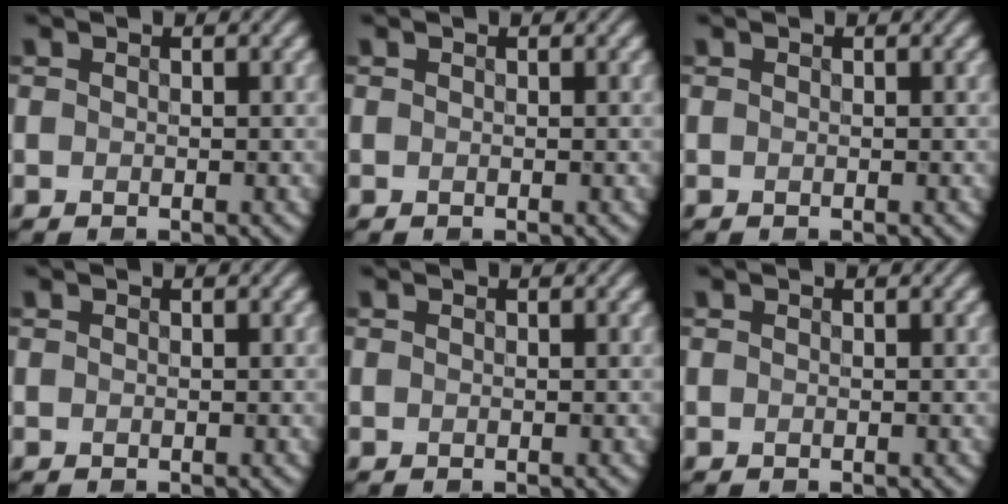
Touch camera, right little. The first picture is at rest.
{"total": 0.0}
{"total": 0.0}
{"total": 0.0}
{"total": 0.0}
{"total": 0.0}